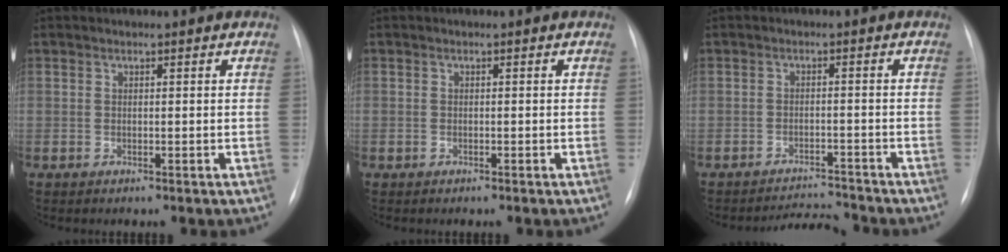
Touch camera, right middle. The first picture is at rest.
{"total": 0.6, "force": [-0.4, 0.4, 0.2], "torque": [-0.005, 0.002, -0.007]}
{"total": 3.7, "force": [-3.5, -1.0, -0.5], "torque": [0.003, -0.008, -0.054]}